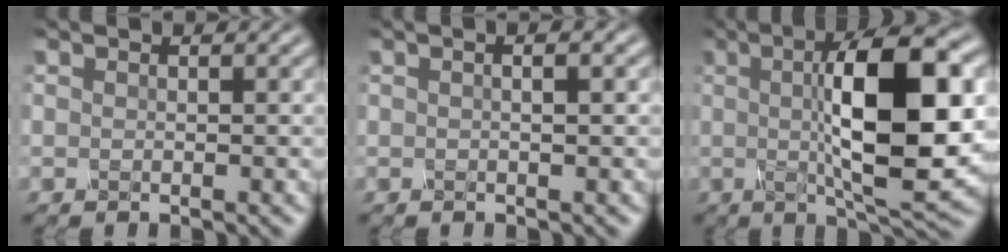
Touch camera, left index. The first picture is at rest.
{"total": 1.9, "force": [0.6, 0.6, 1.7], "torque": [-0.014, -0.001, -0.003]}
{"total": 12.2, "force": [1.1, 3.4, 11.7], "torque": [-0.172, 0.005, 0.018]}